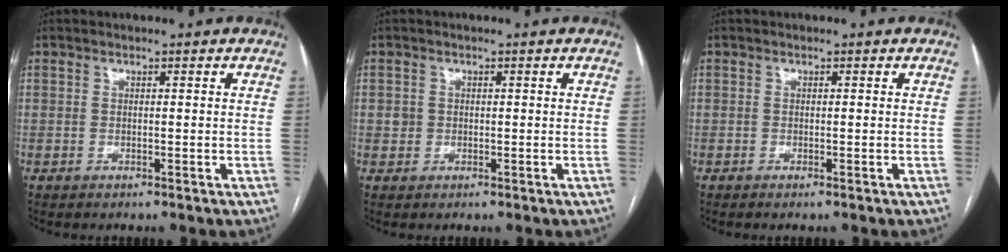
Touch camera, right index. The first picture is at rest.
{"total": 1.4, "force": [0.1, 1.4, 0.2], "torque": [-0.002, 0.007, 0.004]}
{"total": 0.0}